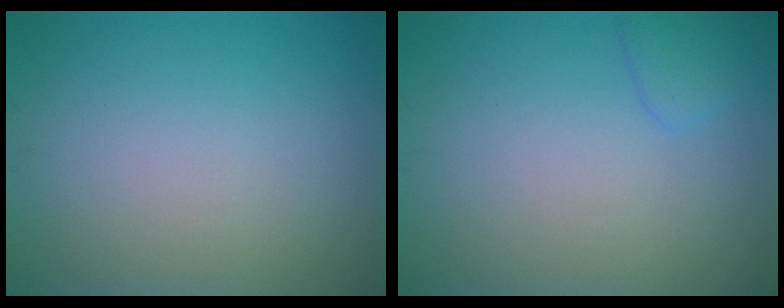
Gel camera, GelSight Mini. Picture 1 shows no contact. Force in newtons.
{"total": 1.5, "press": 1.4, "slide": 0.1}